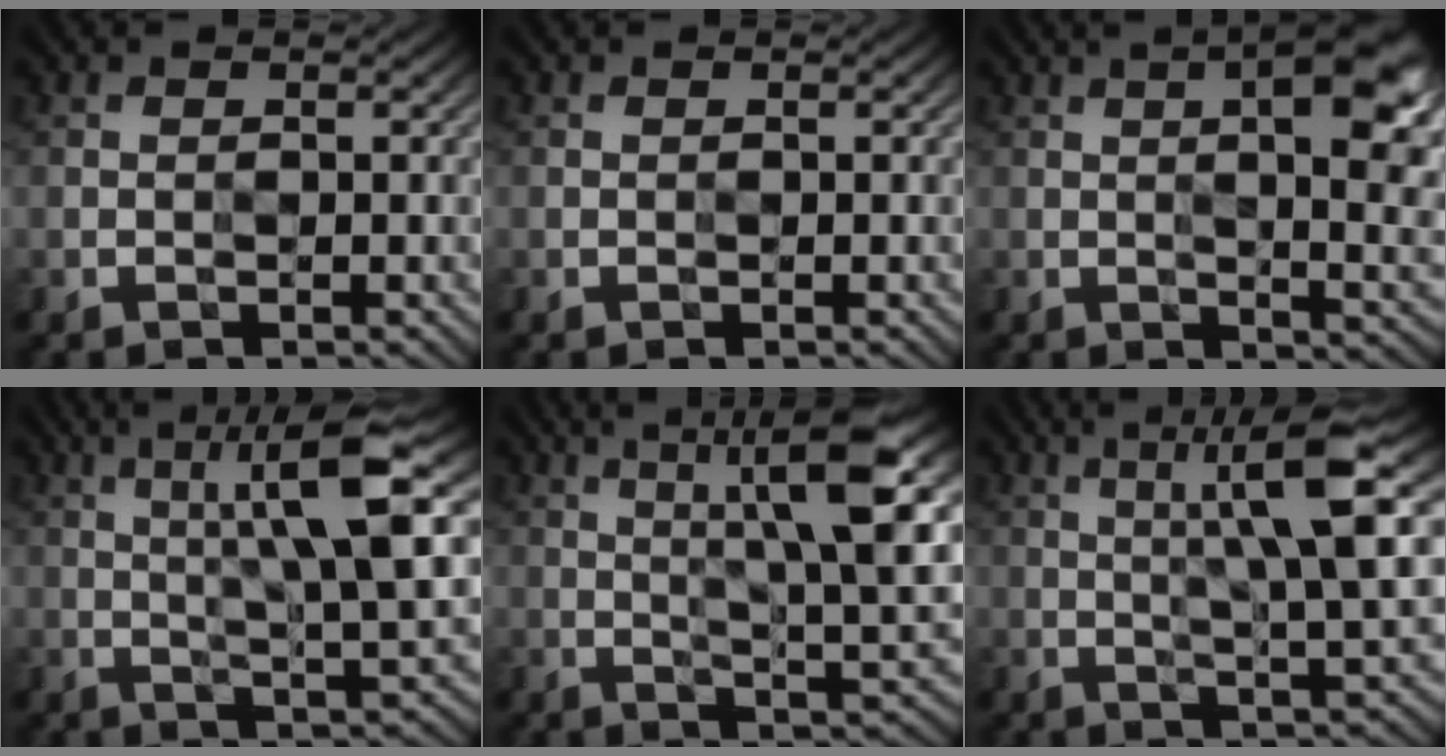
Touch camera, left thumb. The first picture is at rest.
{"total": 0.0}
{"total": 13.5, "force": [4.1, 4.9, 12.0], "torque": [-0.158, 0.023, 0.051]}
{"total": 12.2, "force": [3.5, 2.5, 11.4], "torque": [-0.185, 0.002, 0.063]}
{"total": 12.9, "force": [4.4, 3.0, 11.8], "torque": [-0.185, 0.001, 0.073]}
{"total": 10.9, "force": [3.1, 1.9, 10.3], "torque": [-0.165, 0.009, 0.055]}